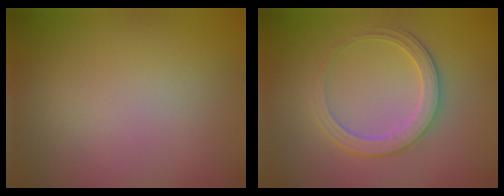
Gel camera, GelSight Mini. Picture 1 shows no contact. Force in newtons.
{"total": 2.9, "press": 2.9, "slide": 0.3}